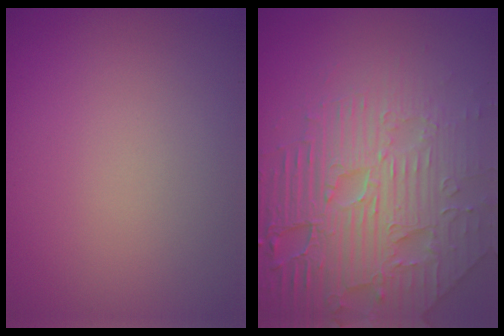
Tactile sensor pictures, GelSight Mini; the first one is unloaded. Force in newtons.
{"total": 8.0, "press": 6.2, "slide": 5.1}